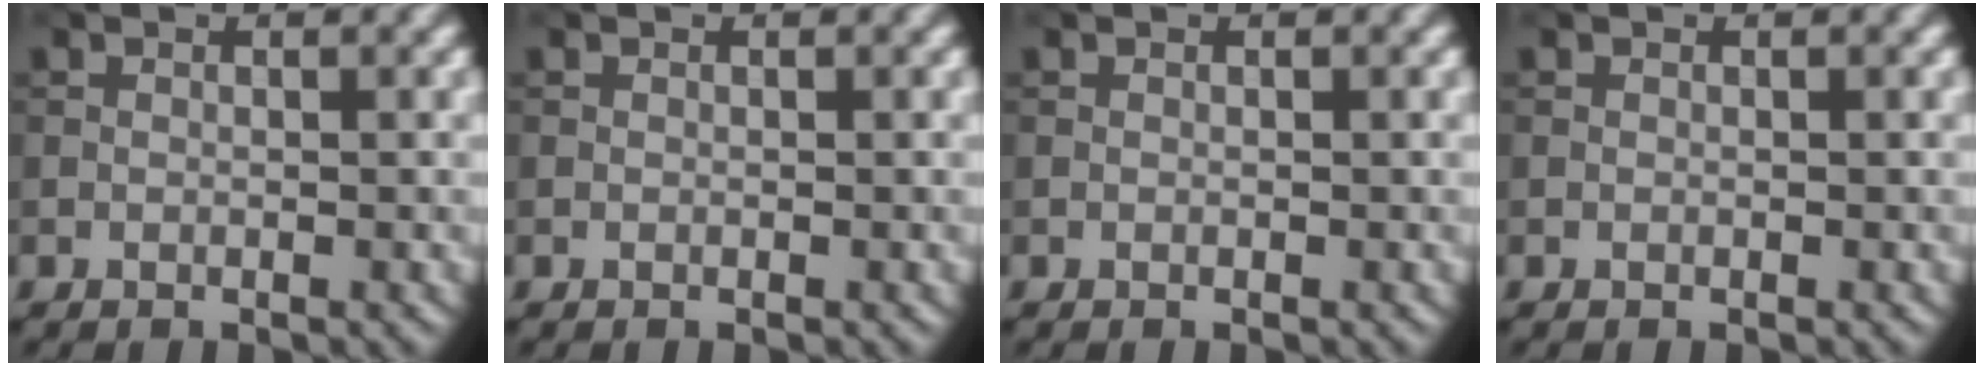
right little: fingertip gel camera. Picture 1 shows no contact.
{"total": 0.0}
{"total": 0.0}
{"total": 0.0}